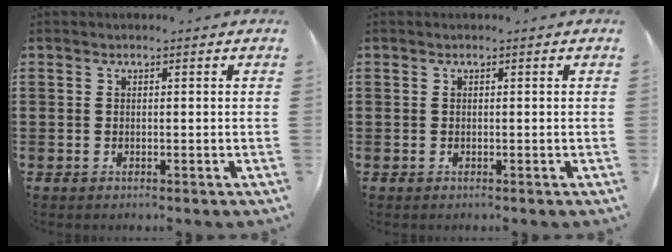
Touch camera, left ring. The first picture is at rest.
{"total": 0.0}